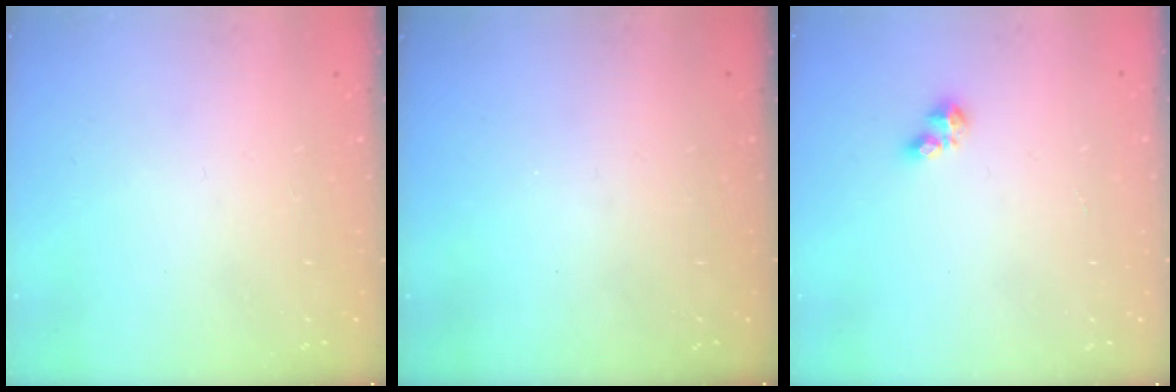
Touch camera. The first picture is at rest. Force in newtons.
{"total": 0.0}
{"total": 3.9, "press": 3.8, "slide": 0.4}